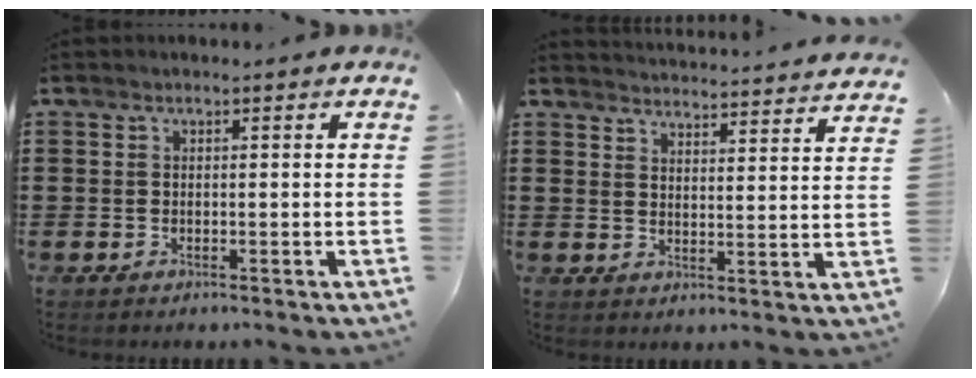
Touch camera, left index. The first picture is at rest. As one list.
[{"total": 2.8, "force": [2.7, -0.4, -0.3], "torque": [-0.004, -0.012, 0.052]}]